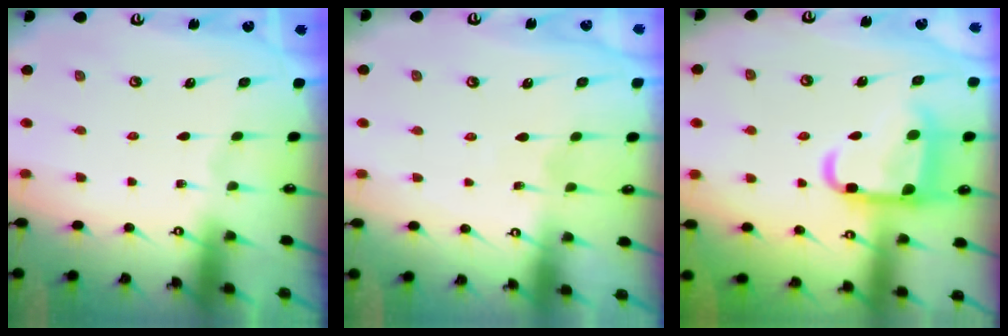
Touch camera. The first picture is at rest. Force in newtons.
{"total": 6.2, "press": 6.1, "slide": 0.6}
{"total": 14.6, "press": 14.5, "slide": 1.4}